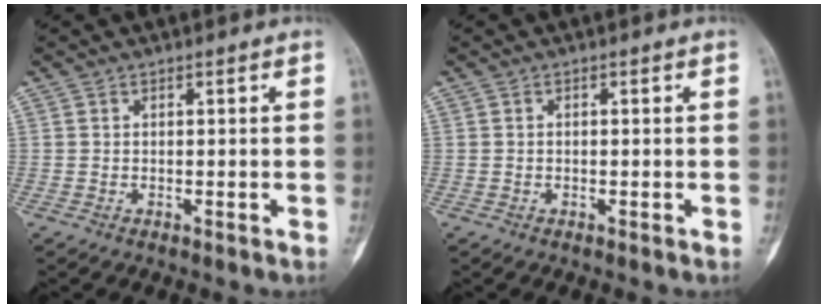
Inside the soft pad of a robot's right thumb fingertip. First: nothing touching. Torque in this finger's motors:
{"motor_torque": [0.52, 0.00, -0.14, 0.00, -0.02]}